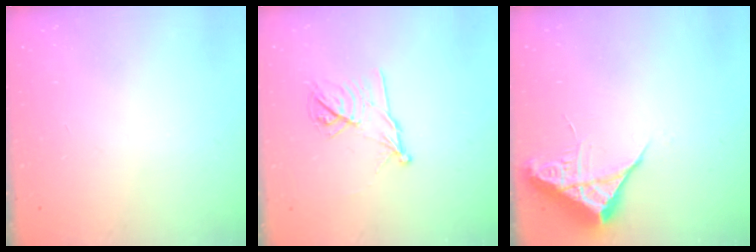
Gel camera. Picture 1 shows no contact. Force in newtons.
{"total": 11.3, "press": 11.3, "slide": 0.5}
{"total": 6.7, "press": 6.7, "slide": 0.5}